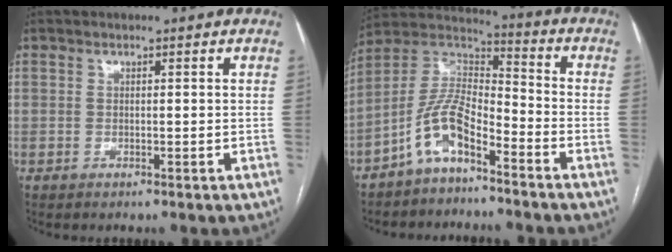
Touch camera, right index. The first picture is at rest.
{"total": 9.6, "force": [-5.9, 3.2, 6.8], "torque": [-0.150, 0.025, -0.118]}